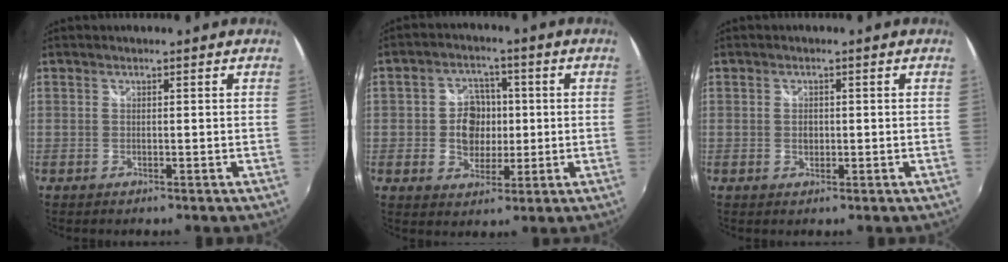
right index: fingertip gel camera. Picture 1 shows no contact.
{"total": 7.5, "force": [-0.3, 6.5, 3.8], "torque": [-0.076, 0.015, -0.002]}
{"total": 1.5, "force": [-0.1, 1.2, 0.8], "torque": [-0.013, 0.001, -0.003]}